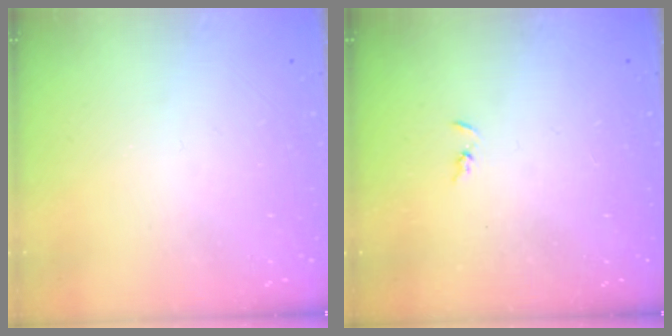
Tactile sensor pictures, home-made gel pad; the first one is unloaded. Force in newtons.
{"total": 1.3, "press": 1.2, "slide": 0.3}